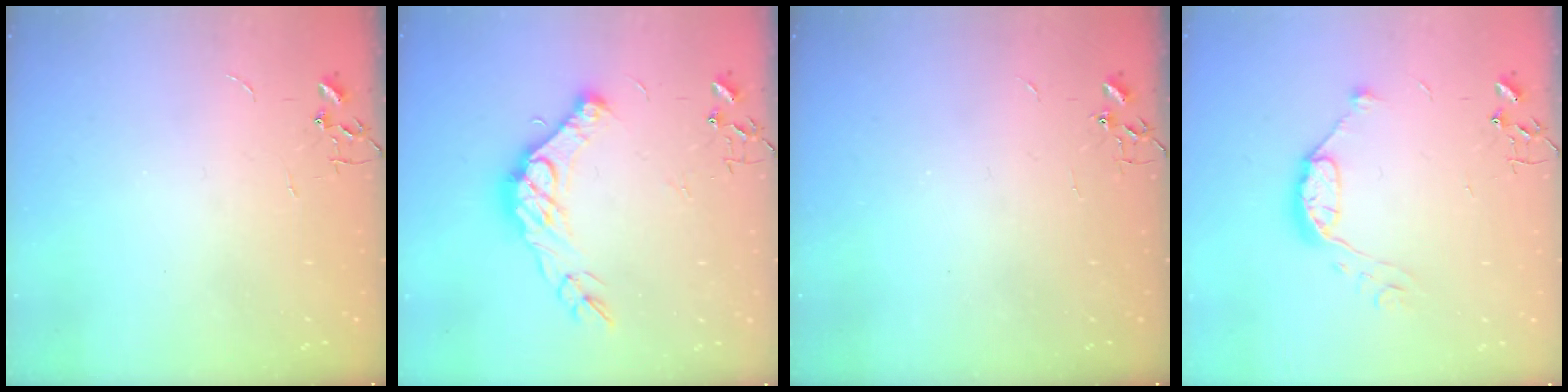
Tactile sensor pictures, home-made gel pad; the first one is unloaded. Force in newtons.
{"total": 15.0, "press": 14.9, "slide": 1.7}
{"total": 2.1, "press": 2.1, "slide": 0.4}
{"total": 9.8, "press": 9.8, "slide": 0.8}